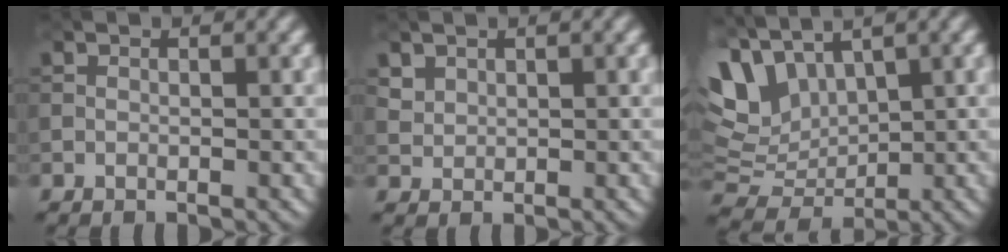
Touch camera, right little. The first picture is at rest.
{"total": 1.2, "force": [1.0, 0.7, 0.0], "torque": [-0.002, -0.003, 0.020]}
{"total": 7.4, "force": [3.3, 4.5, 4.8], "torque": [-0.108, 0.012, 0.056]}